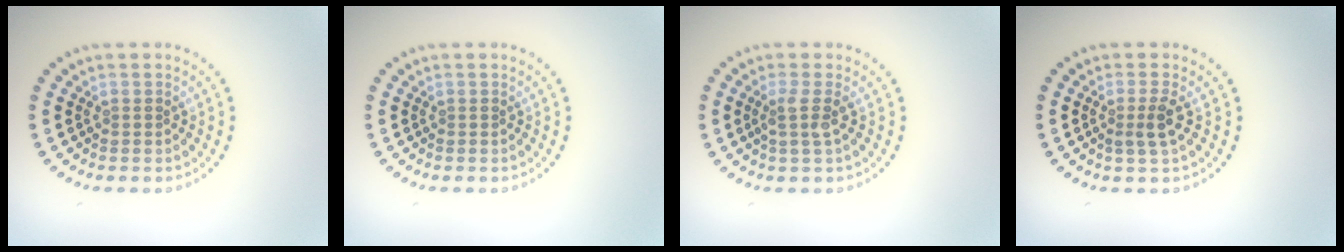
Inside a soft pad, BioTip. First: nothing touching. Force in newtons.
{"total": 0.0}
{"total": 1.7, "press": 1.2, "slide": 1.2}
{"total": 1.8, "press": 1.5, "slide": 1.1}